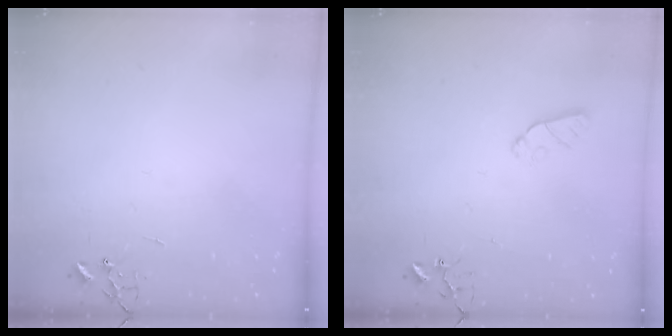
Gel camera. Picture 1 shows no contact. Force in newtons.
{"total": 6.2, "press": 6.2, "slide": 0.0}